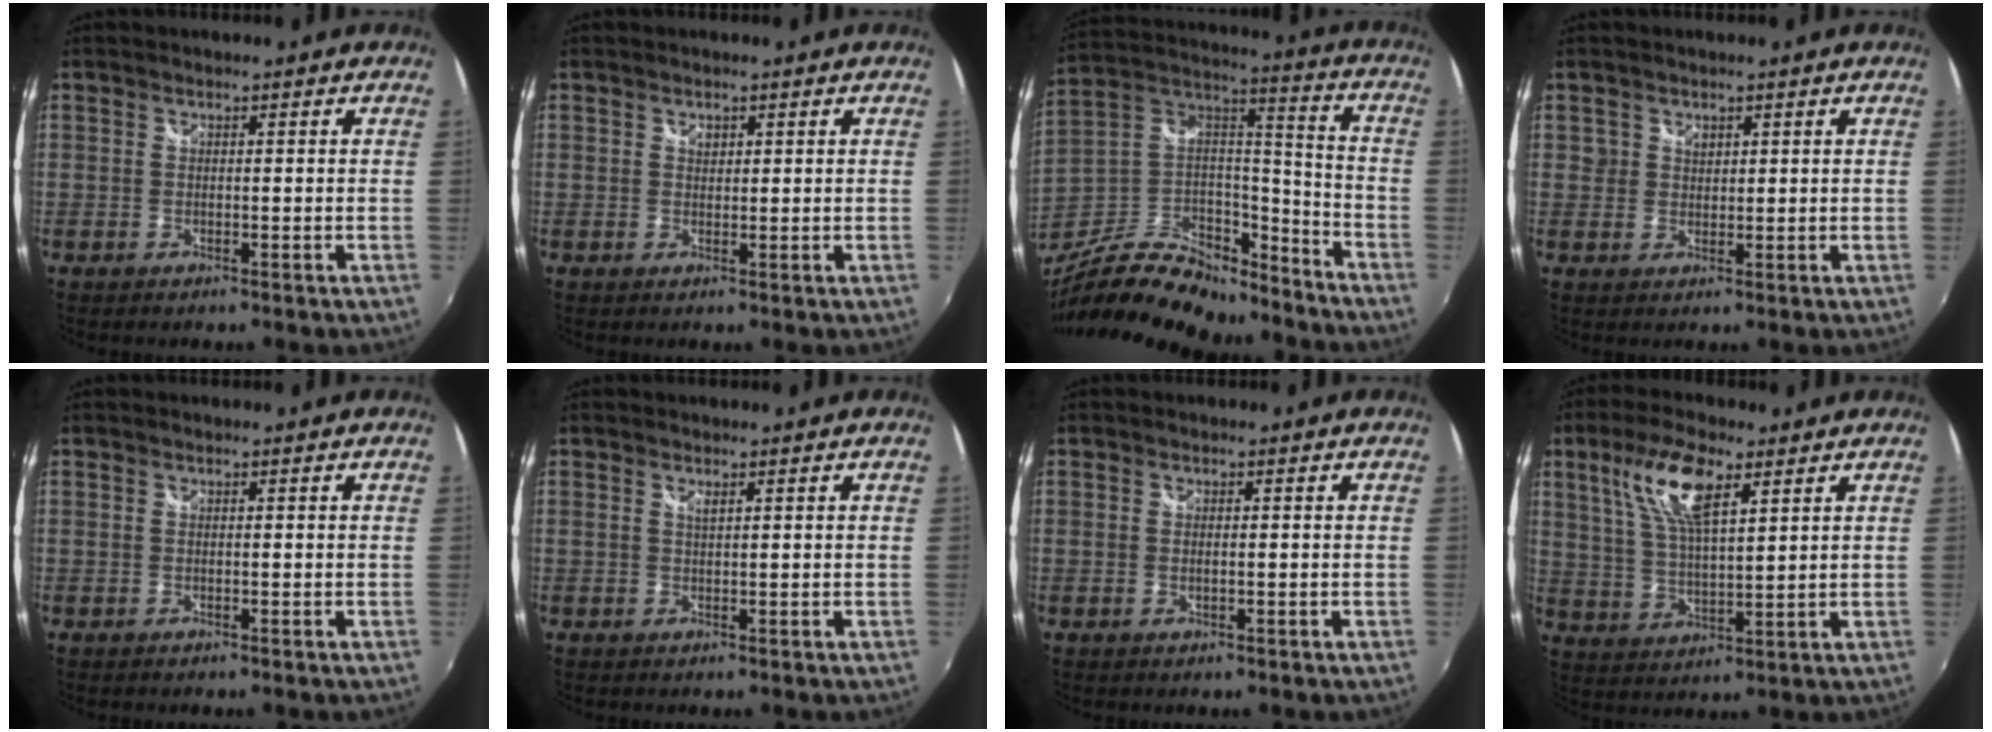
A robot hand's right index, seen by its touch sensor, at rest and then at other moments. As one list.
[{"total": 1.2, "force": [0.6, 1.0, 0.5], "torque": [-0.005, 0.003, 0.010]}, {"total": 27.3, "force": [-21.7, 10.2, 13.1], "torque": [-0.265, 0.017, -0.347]}, {"total": 2.1, "force": [1.1, 1.7, 0.3], "torque": [0.001, 0.004, 0.018]}, {"total": 0.0}, {"total": 0.9, "force": [0.6, 0.2, 0.7], "torque": [-0.012, 0.001, 0.010]}, {"total": 1.3, "force": [0.0, 0.5, 1.2], "torque": [-0.025, -0.001, -0.001]}, {"total": 11.0, "force": [5.6, 3.7, 8.8], "torque": [-0.173, 0.012, 0.110]}]